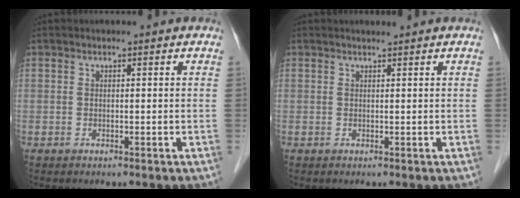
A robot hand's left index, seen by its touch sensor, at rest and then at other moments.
{"total": 0.6, "force": [0.6, -0.2, 0.1], "torque": [-0.008, -0.003, 0.012]}